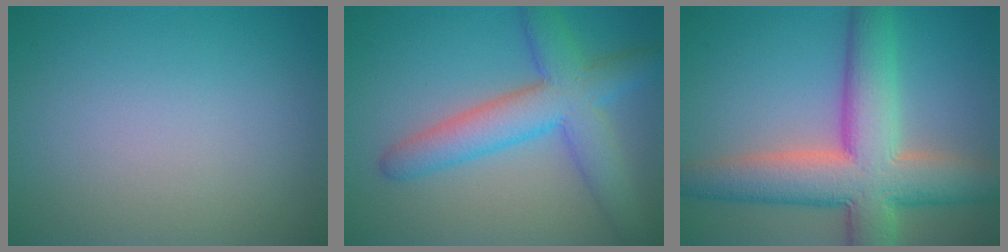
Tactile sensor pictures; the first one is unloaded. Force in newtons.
{"total": 6.5, "press": 6.5, "slide": 0.3}
{"total": 10.4, "press": 10.4, "slide": 0.7}